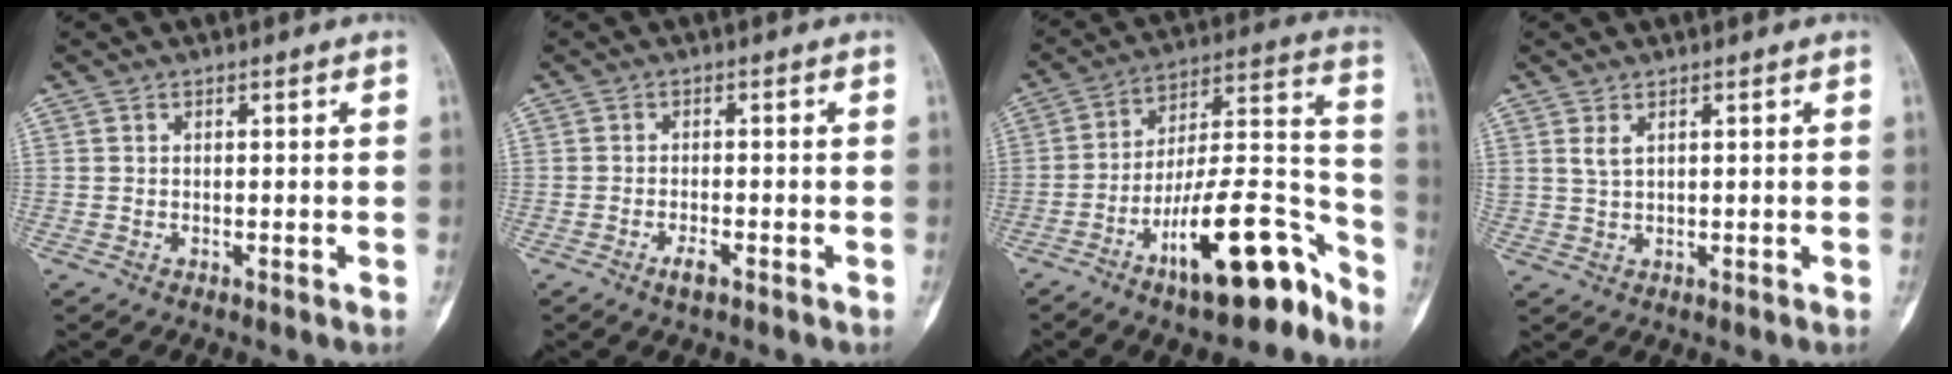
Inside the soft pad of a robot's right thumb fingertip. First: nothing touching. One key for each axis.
{"total": 2.2, "fx": -1.4, "fy": 0.7, "fz": 1.6, "tx": -0.028, "ty": 0.006, "tz": -0.026}
{"total": 20.3, "fx": -12.2, "fy": 6.6, "fz": 14.9, "tx": -0.209, "ty": 0.101, "tz": -0.202}
{"total": 2.0, "fx": 1.1, "fy": 0.8, "fz": 1.5, "tx": -0.032, "ty": -0.002, "tz": 0.031}